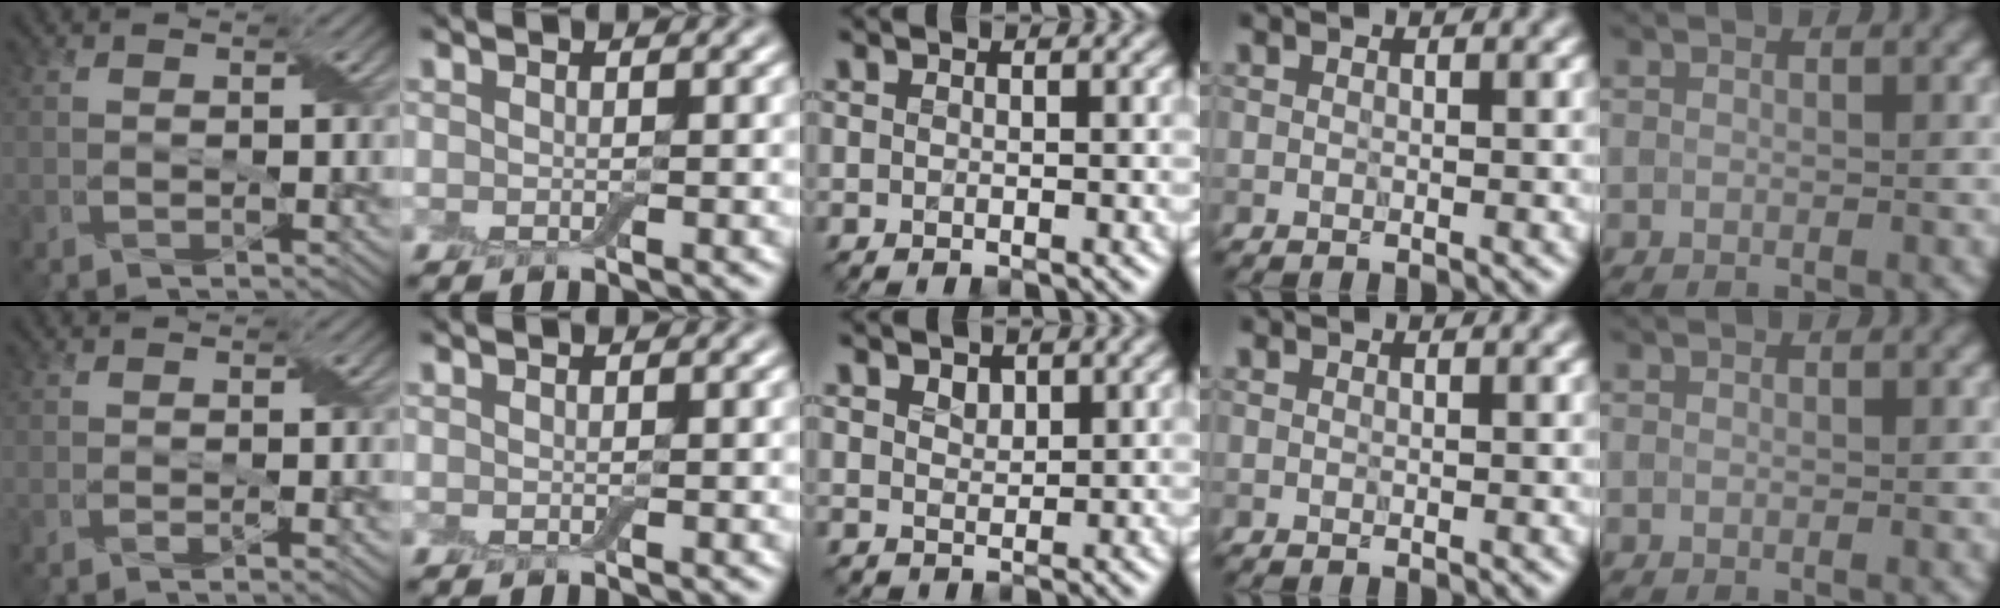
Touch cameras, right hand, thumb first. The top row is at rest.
{"thumb": {"total": 1.1, "force": [-0.3, 0.2, 1.0], "torque": [-0.014, 0.000, -0.007]}, "middle": {"total": 1.2, "force": [0.8, 0.8, 0.4], "torque": [-0.006, -0.003, 0.015]}}